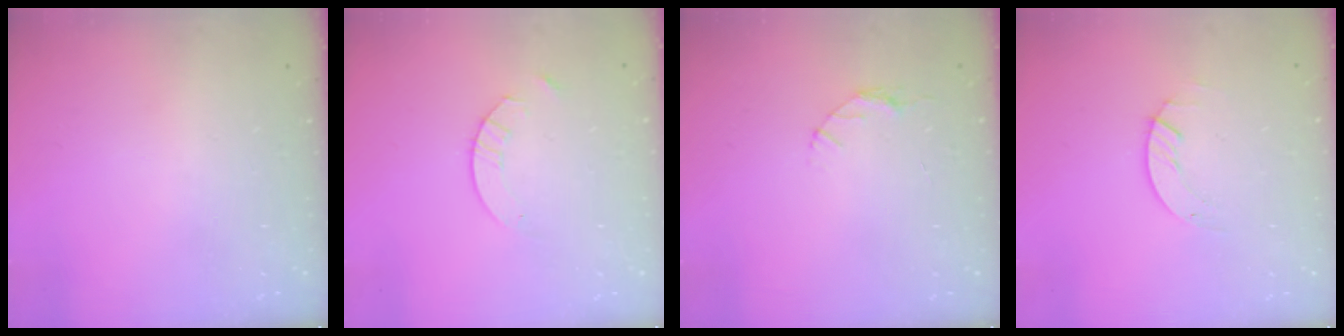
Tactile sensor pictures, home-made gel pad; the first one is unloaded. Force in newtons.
{"total": 4.2, "press": 4.2, "slide": 0.4}
{"total": 3.2, "press": 3.2, "slide": 0.4}
{"total": 1.4, "press": 1.4, "slide": 0.2}